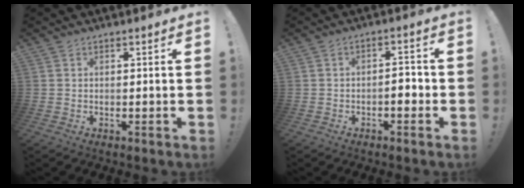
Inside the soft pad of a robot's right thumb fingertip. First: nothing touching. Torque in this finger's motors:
{"motor_torque": [0.48, 0.82, 0.25, -0.44, -0.02]}